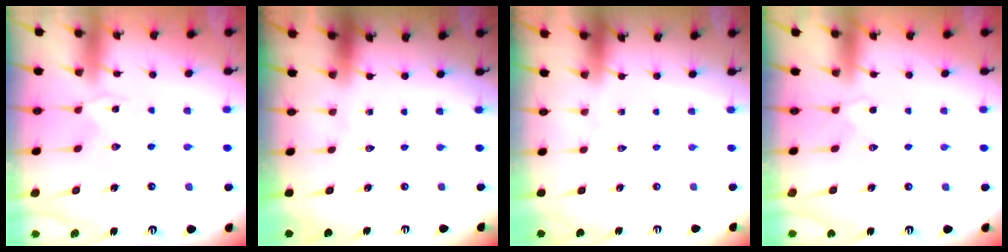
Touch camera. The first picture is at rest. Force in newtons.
{"total": 0.0}
{"total": 0.0}
{"total": 2.7, "press": 2.6, "slide": 0.6}